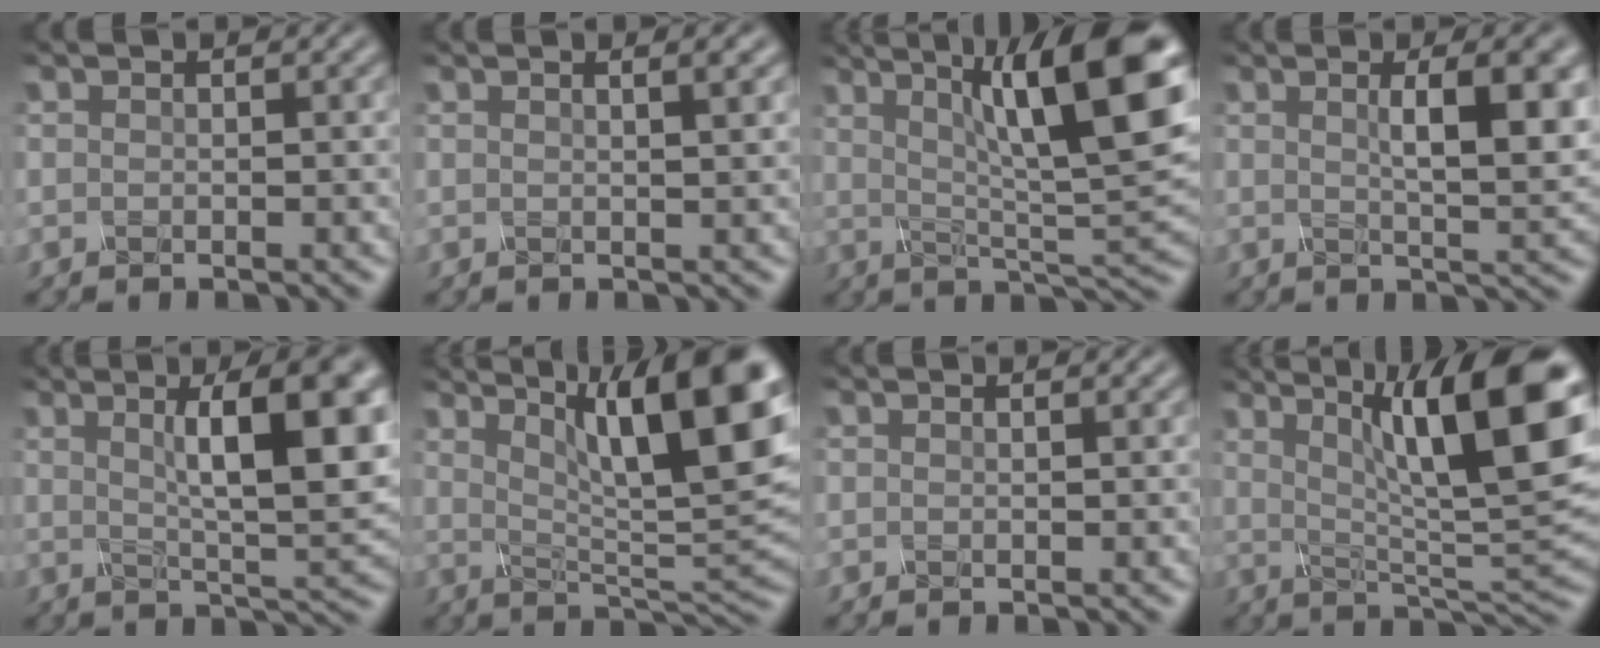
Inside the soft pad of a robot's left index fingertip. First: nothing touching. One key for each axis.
{"total": 3.3, "fx": 1.6, "fy": 1.3, "fz": 2.6, "tx": -0.012, "ty": 0.033, "tz": -0.003}
{"total": 12.0, "fx": 3.8, "fy": 2.4, "fz": 11.1, "tx": -0.154, "ty": 0.018, "tz": 0.075}
{"total": 6.3, "fx": 1.3, "fy": 1.3, "fz": 6.1, "tx": -0.070, "ty": 0.012, "tz": 0.033}
{"total": 10.1, "fx": 2.2, "fy": 2.1, "fz": 9.6, "tx": -0.119, "ty": 0.012, "tz": 0.049}
{"total": 13.8, "fx": 5.5, "fy": 3.3, "fz": 12.2, "tx": -0.167, "ty": 0.018, "tz": 0.113}
{"total": 1.0, "fx": 0.5, "fy": 0.4, "fz": 0.7, "tx": -0.003, "ty": 0.009, "tz": -0.005}
{"total": 13.4, "fx": 4.1, "fy": 3.1, "fz": 12.3, "tx": -0.166, "ty": 0.014, "tz": 0.082}